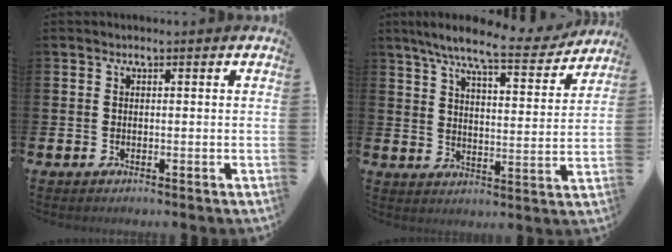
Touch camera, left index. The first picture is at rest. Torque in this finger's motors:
{"motor_torque": [1.08, -1.06, 0.85, 0.21]}